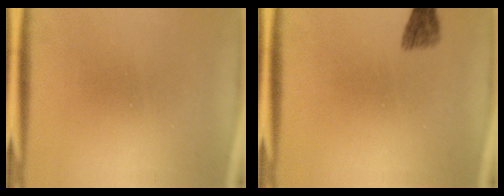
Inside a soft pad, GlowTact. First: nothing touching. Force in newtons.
{"total": 1.8}